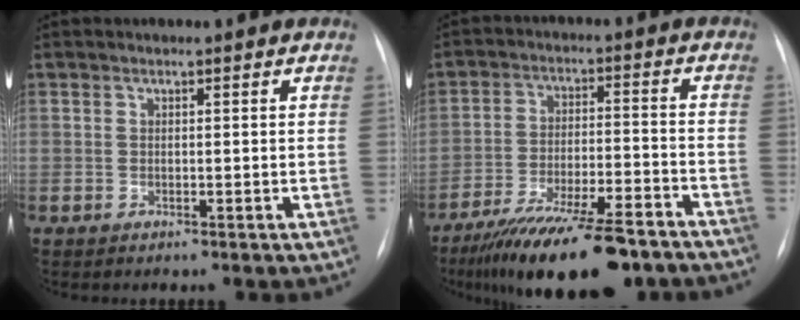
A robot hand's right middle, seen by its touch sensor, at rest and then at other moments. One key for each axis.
{"total": 17.8, "fx": -13.9, "fy": 3.6, "fz": 10.5, "tx": -0.149, "ty": -0.005, "tz": -0.222}